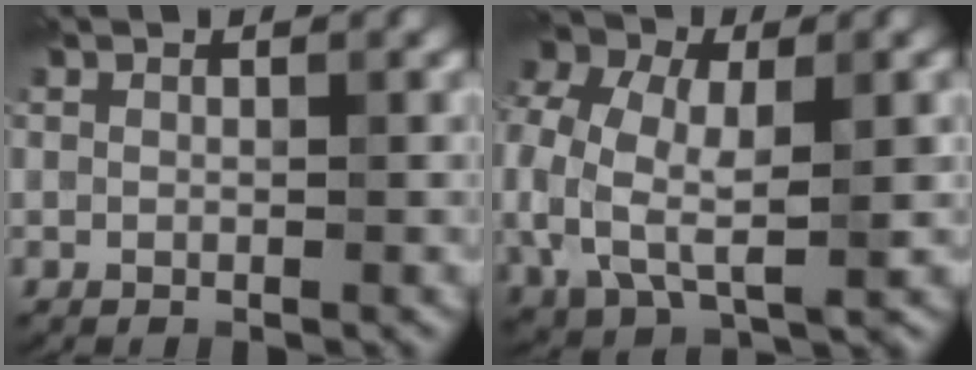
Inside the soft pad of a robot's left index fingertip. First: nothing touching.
{"total": 10.1, "force": [-0.2, 6.8, 7.5], "torque": [-0.188, 0.000, -0.002]}